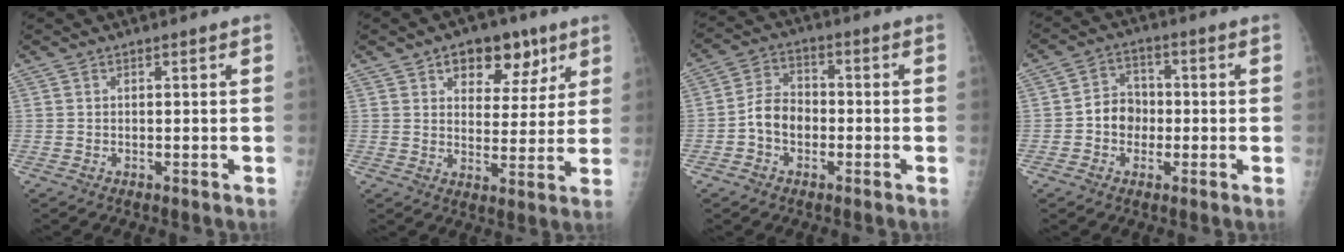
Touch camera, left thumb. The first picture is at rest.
{"total": 10.8, "force": [5.9, 6.7, 6.1], "torque": [-0.042, -0.021, 0.083]}
{"total": 7.0, "force": [-1.9, 5.2, 4.3], "torque": [-0.058, 0.025, -0.048]}
{"total": 6.3, "force": [-1.1, 5.4, 3.0], "torque": [-0.018, 0.020, -0.029]}